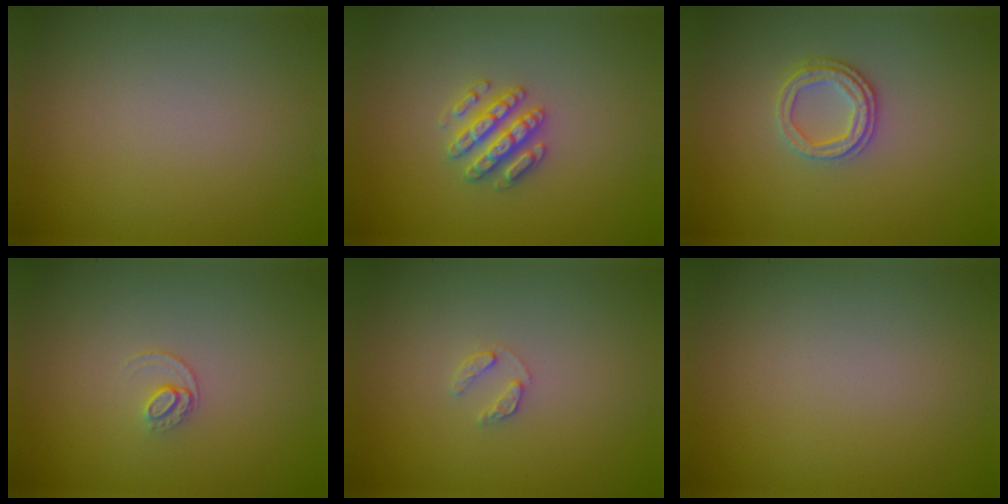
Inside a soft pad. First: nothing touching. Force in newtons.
{"total": 3.0, "press": 2.9, "slide": 0.6}
{"total": 2.6, "press": 2.3, "slide": 1.1}
{"total": 1.0, "press": 0.6, "slide": 0.8}
{"total": 1.1, "press": 1.1, "slide": 0.2}
{"total": 0.0}